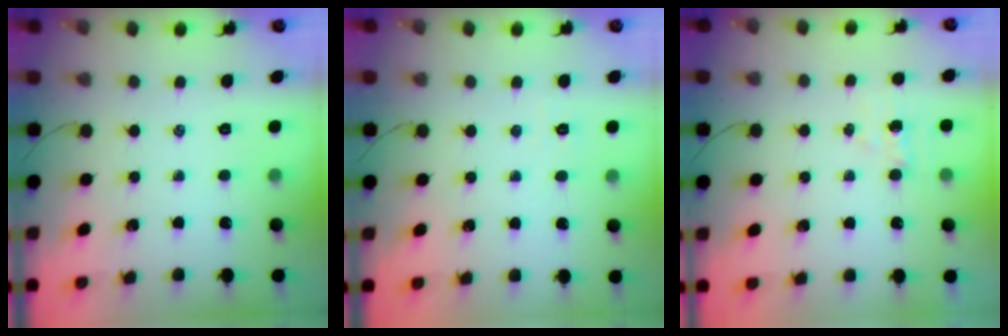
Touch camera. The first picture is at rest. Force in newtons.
{"total": 2.4, "press": 2.3, "slide": 0.5}
{"total": 3.5, "press": 3.4, "slide": 0.9}